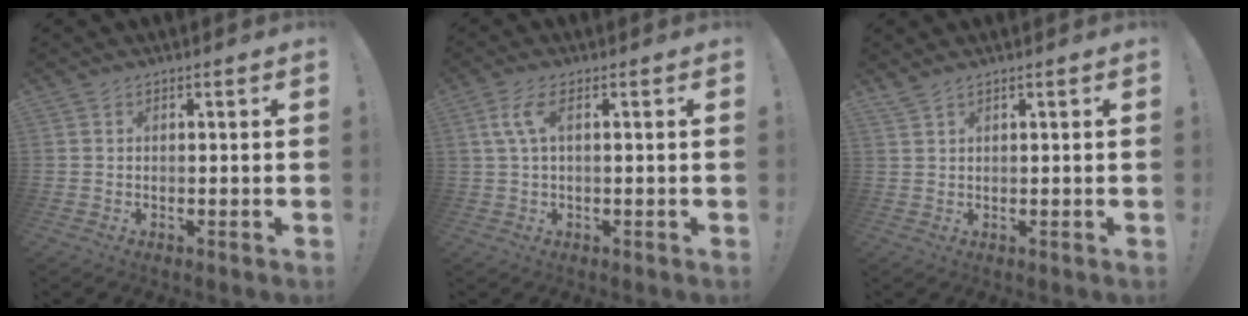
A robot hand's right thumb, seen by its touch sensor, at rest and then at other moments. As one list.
[{"total": 5.5, "force": [1.3, 1.7, 5.1], "torque": [-0.108, 0.005, 0.023]}, {"total": 1.5, "force": [1.3, 0.1, 0.8], "torque": [-0.016, -0.004, 0.024]}]